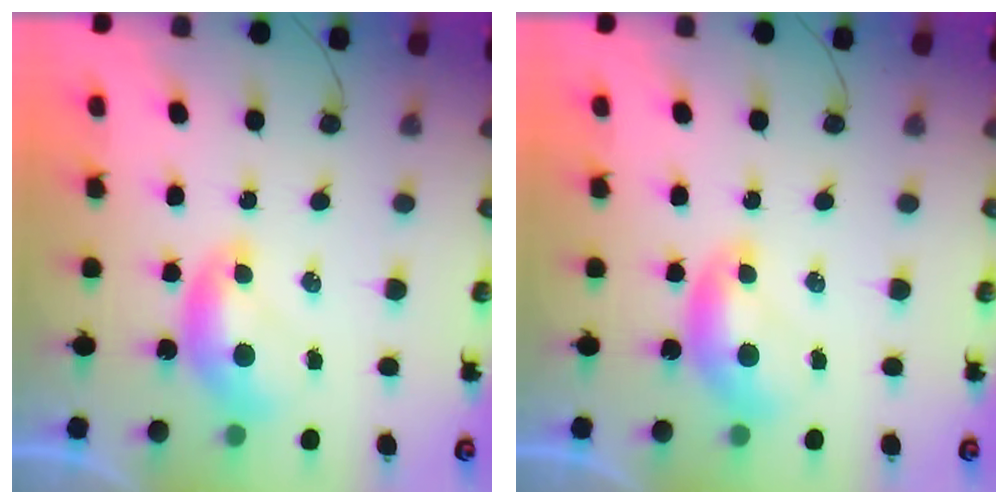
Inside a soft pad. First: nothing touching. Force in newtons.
{"total": 0.0}